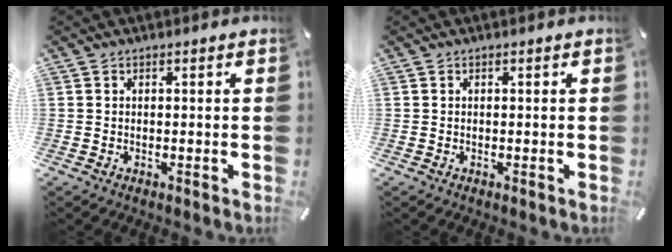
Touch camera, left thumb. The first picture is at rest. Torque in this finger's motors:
{"motor_torque": [-0.10, 0.06, -0.03, -0.01, 0.00]}